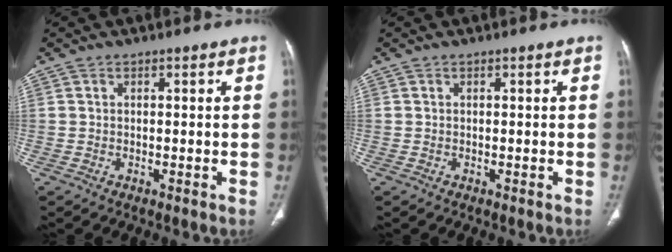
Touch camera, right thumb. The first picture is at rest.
{"total": 0.0}